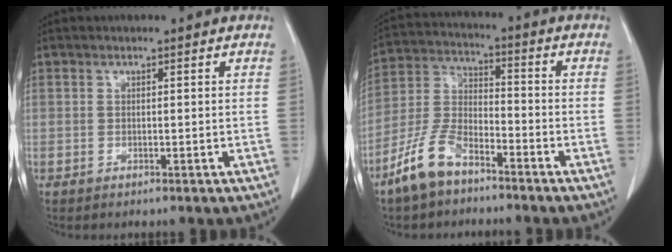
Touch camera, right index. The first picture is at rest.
{"total": 9.6, "force": [-6.8, 3.7, 5.6], "torque": [-0.134, -0.005, -0.144]}